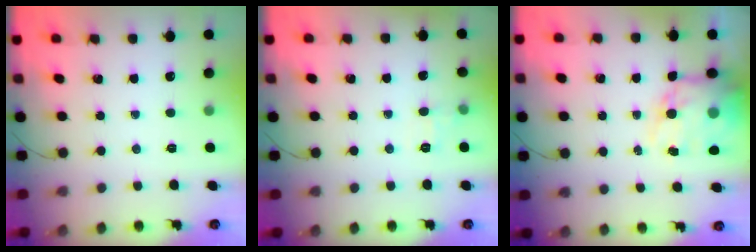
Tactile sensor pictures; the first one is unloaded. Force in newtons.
{"total": 6.2, "press": 5.9, "slide": 1.8}
{"total": 14.3, "press": 13.6, "slide": 4.2}